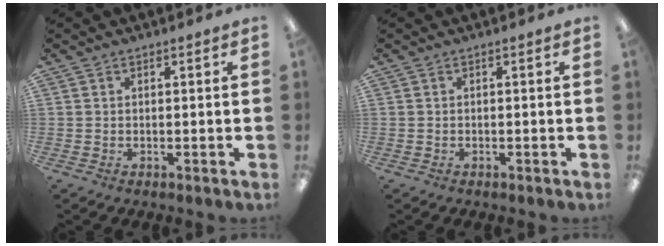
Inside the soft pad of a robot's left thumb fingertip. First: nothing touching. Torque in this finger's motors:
{"motor_torque": [-0.04, 0.06, 0.14, 0.03, 0.00]}